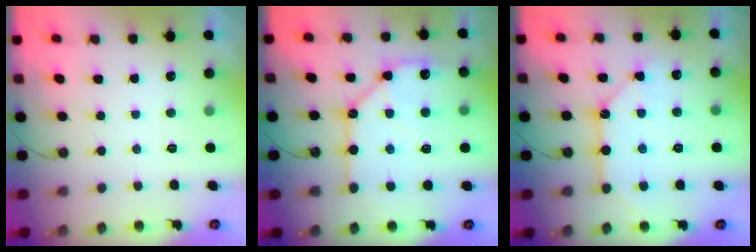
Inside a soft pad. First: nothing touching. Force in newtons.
{"total": 14.0, "press": 13.9, "slide": 1.5}
{"total": 12.4, "press": 12.3, "slide": 1.1}